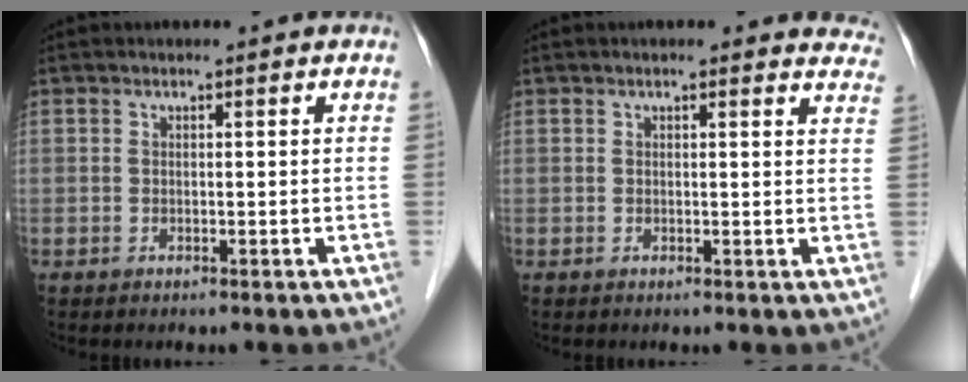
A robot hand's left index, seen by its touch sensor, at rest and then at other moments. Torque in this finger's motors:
{"motor_torque": [0.31, -0.27, 0.00, -0.01]}